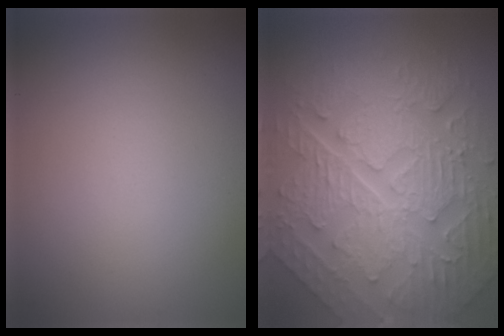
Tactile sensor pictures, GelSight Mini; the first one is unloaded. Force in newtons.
{"total": 10.8, "press": 7.3, "slide": 7.9}